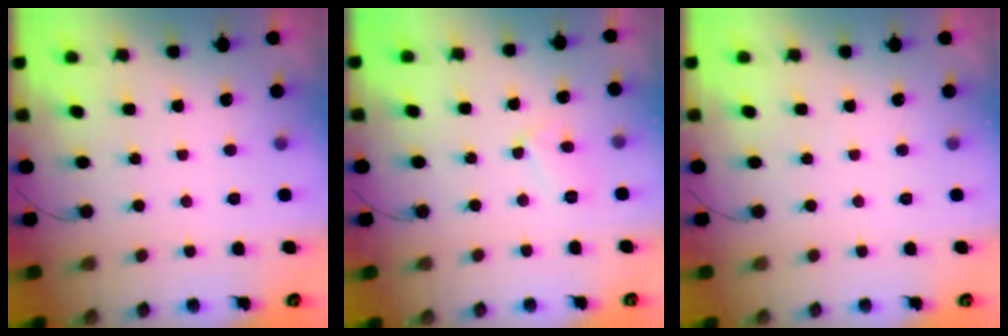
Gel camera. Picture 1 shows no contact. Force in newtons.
{"total": 5.1, "press": 5.0, "slide": 0.5}
{"total": 0.0}